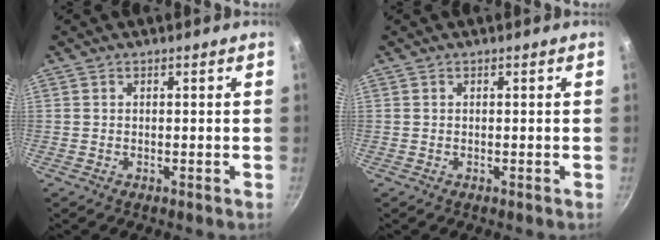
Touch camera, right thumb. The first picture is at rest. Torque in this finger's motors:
{"motor_torque": [0.00, 0.00, 0.13, 0.13, 0.00]}